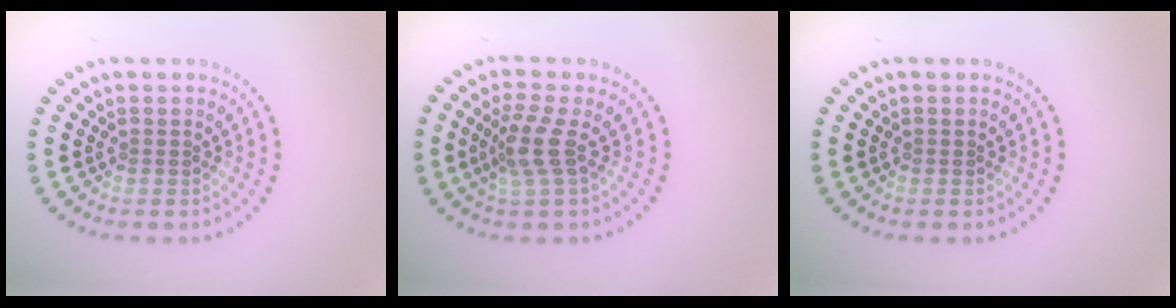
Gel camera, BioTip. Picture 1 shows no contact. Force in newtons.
{"total": 2.9, "press": 2.2, "slide": 1.8}
{"total": 0.0}